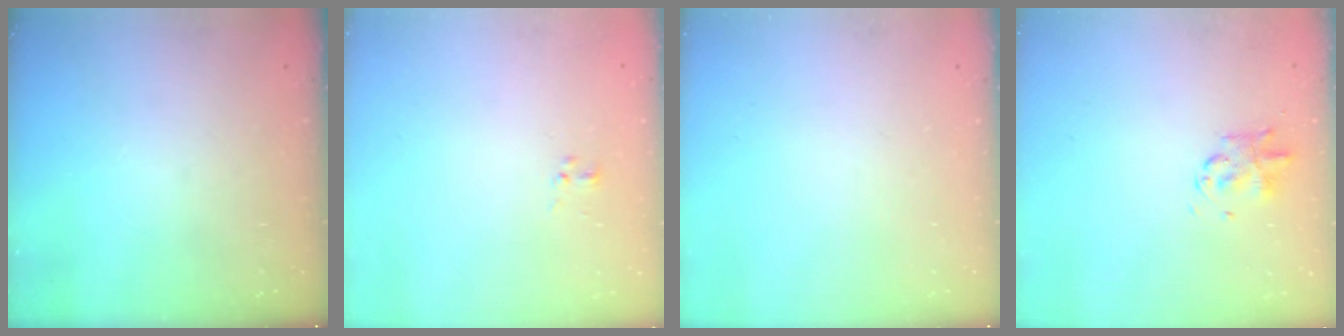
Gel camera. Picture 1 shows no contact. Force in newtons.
{"total": 1.4, "press": 1.3, "slide": 0.7}
{"total": 0.0}
{"total": 2.9, "press": 2.9, "slide": 0.7}